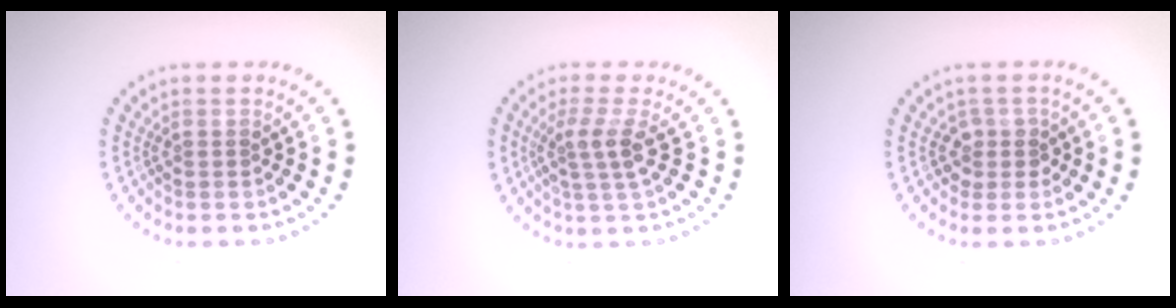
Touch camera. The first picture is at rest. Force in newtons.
{"total": 2.7, "press": 2.0, "slide": 1.8}
{"total": 1.7, "press": 1.3, "slide": 1.1}